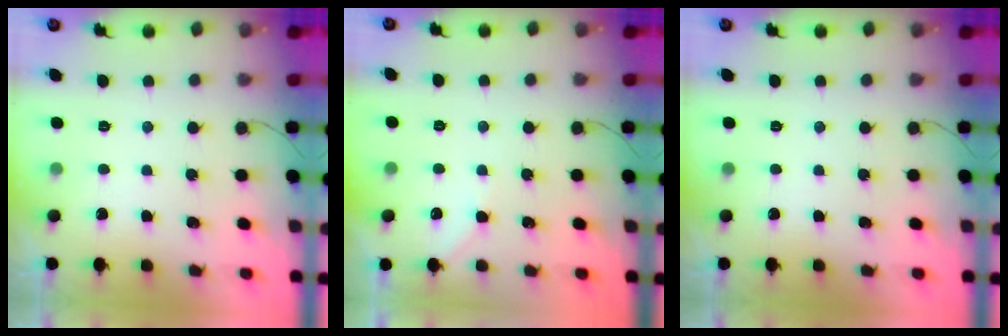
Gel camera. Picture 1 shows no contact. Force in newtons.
{"total": 3.0, "press": 2.9, "slide": 0.5}
{"total": 0.0}